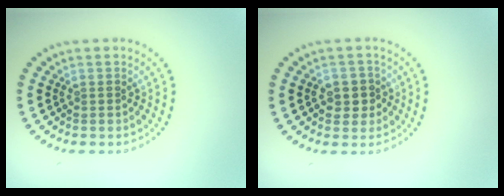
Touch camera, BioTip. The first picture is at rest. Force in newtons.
{"total": 2.5, "press": 2.5, "slide": 0.4}